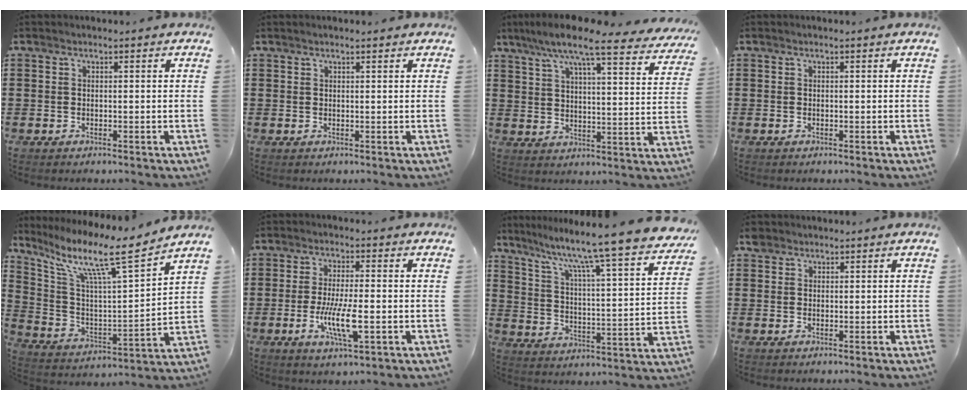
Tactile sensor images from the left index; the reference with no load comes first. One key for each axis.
{"total": 1.0, "fx": 0.7, "fy": 0.0, "fz": 0.6, "tx": -0.012, "ty": 0.000, "tz": 0.014}
{"total": 9.2, "fx": 7.4, "fy": 0.4, "fz": 5.3, "tx": -0.122, "ty": -0.038, "tz": 0.121}
{"total": 0.0}
{"total": 12.0, "fx": 8.4, "fy": 1.4, "fz": 8.5, "tx": -0.185, "ty": -0.049, "tz": 0.129}
{"total": 7.4, "fx": -1.6, "fy": 1.7, "fz": 7.1, "tx": -0.144, "ty": -0.013, "tz": -0.031}
{"total": 9.8, "fx": 8.2, "fy": -1.3, "fz": 5.1, "tx": -0.121, "ty": -0.076, "tz": 0.127}
{"total": 1.6, "fx": 1.2, "fy": 0.9, "fz": 0.3, "tx": -0.009, "ty": 0.006, "tz": 0.024}